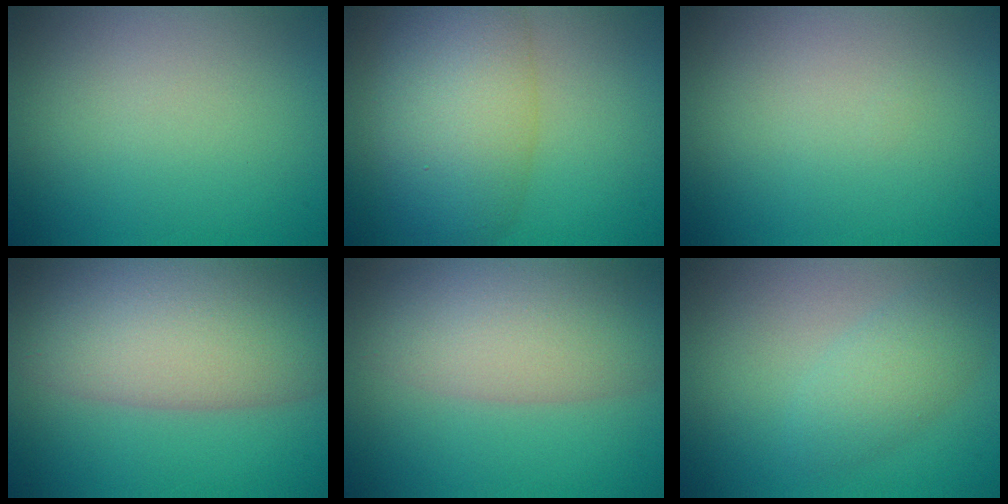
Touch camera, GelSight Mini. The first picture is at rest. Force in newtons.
{"total": 7.8, "press": 7.8, "slide": 0.2}
{"total": 0.0}
{"total": 11.8, "press": 11.7, "slide": 0.7}
{"total": 7.7, "press": 7.7, "slide": 0.6}
{"total": 2.7, "press": 2.7, "slide": 0.1}